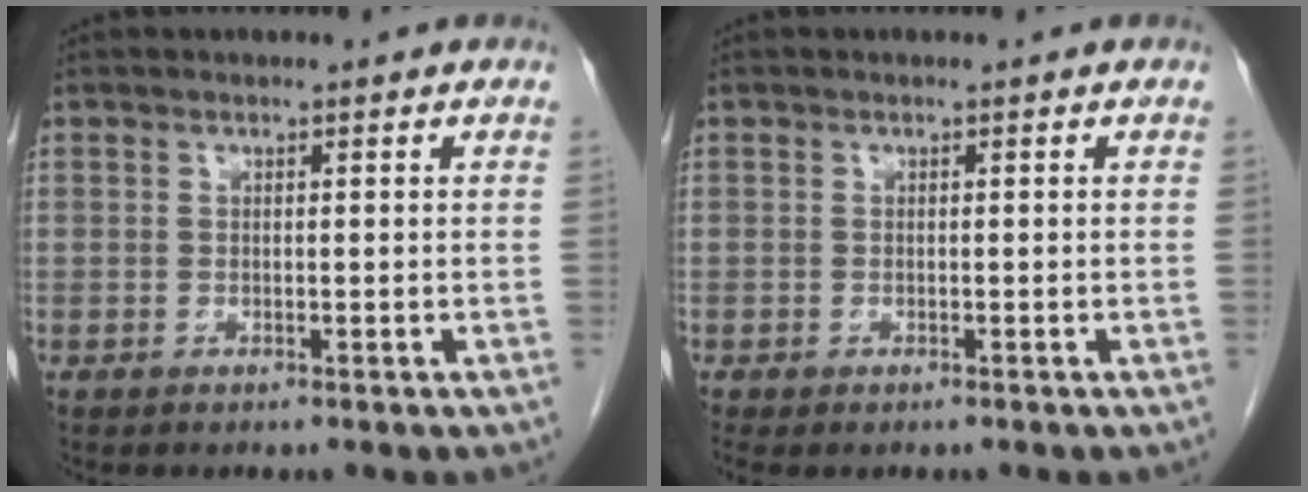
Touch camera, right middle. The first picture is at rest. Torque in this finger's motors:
{"motor_torque": [0.22, -0.09, 0.02, 0.04]}